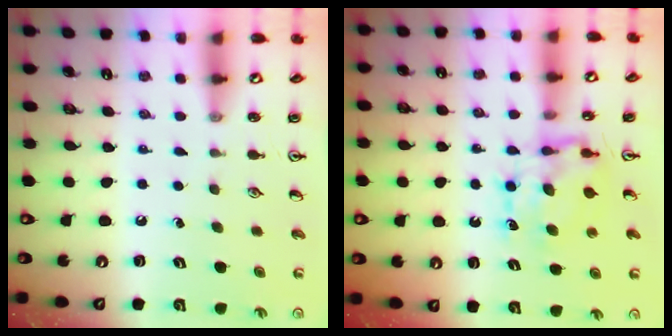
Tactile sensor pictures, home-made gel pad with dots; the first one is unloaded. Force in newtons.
{"total": 6.7, "press": 6.7, "slide": 0.7}